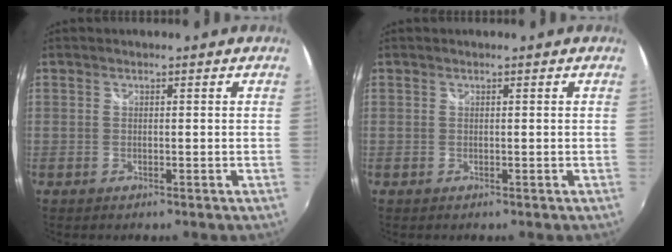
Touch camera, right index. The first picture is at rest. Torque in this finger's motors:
{"motor_torque": [0.03, 0.03, 0.00, 0.01]}